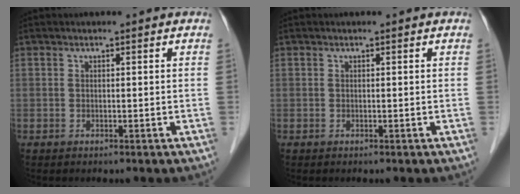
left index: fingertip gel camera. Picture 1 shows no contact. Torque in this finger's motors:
{"motor_torque": [0.00, 0.00, 0.00, 0.00]}